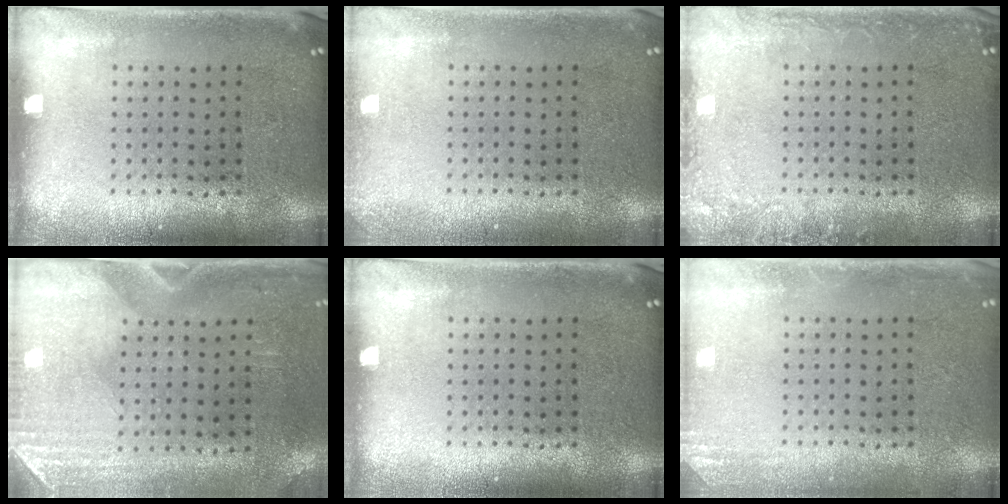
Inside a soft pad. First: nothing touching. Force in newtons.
{"total": 1.0, "press": 1.0, "slide": 0.1}
{"total": 2.0, "press": 2.0, "slide": 0.2}
{"total": 3.0, "press": 2.5, "slide": 1.5}
{"total": 0.0}
{"total": 1.5, "press": 1.4, "slide": 0.2}